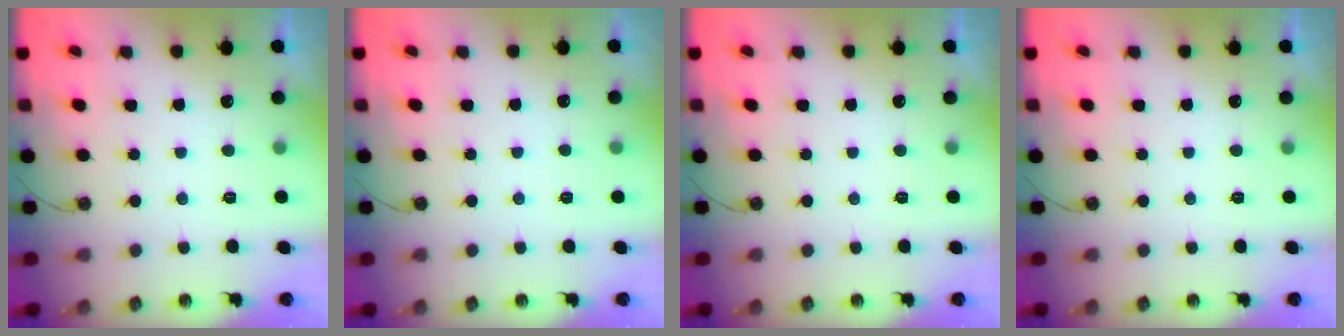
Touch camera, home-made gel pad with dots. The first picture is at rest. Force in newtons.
{"total": 2.0, "press": 2.0, "slide": 0.4}
{"total": 0.0}
{"total": 0.0}